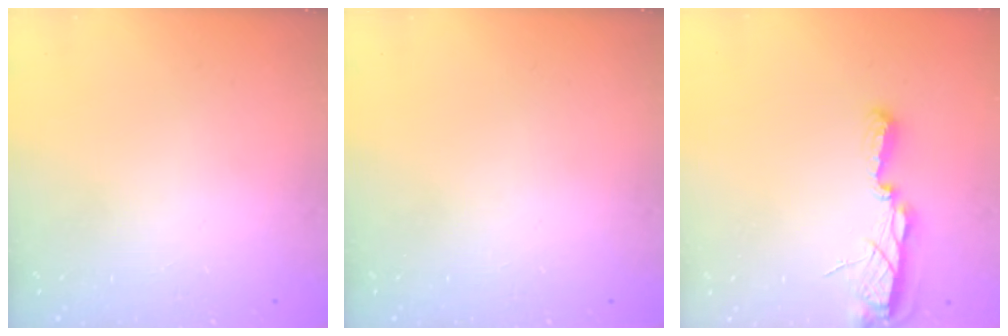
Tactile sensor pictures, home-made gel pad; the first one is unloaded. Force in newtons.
{"total": 0.0}
{"total": 9.3, "press": 8.3, "slide": 4.1}